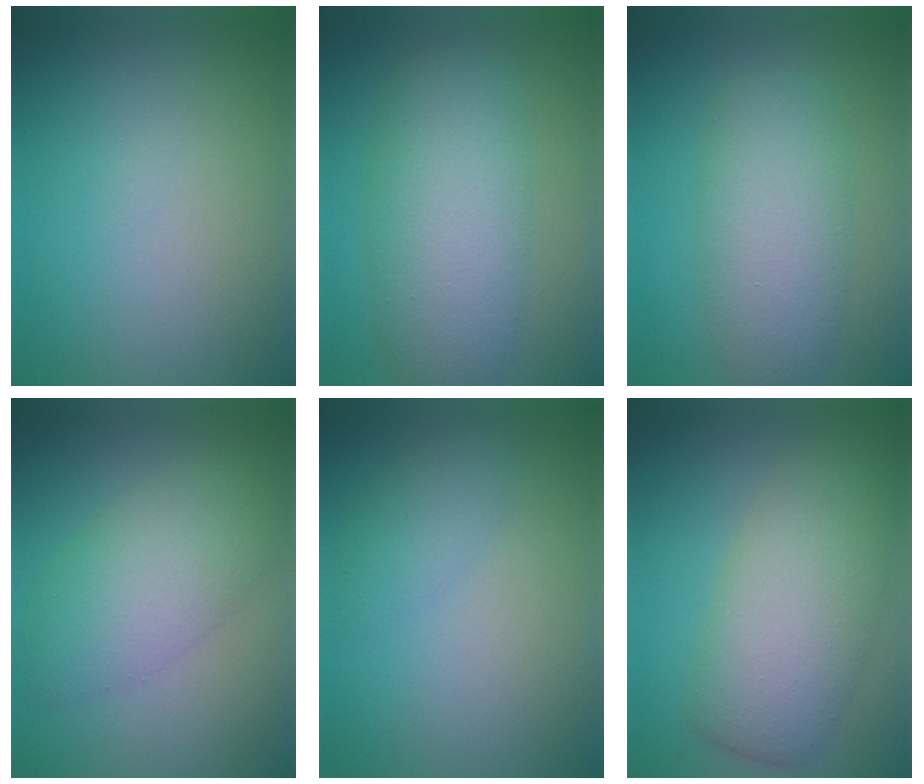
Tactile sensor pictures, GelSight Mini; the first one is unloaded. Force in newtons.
{"total": 7.2, "press": 7.2, "slide": 0.2}
{"total": 5.7, "press": 5.7, "slide": 0.1}
{"total": 5.4, "press": 5.4, "slide": 0.1}
{"total": 1.7, "press": 1.7, "slide": 0.0}
{"total": 7.2, "press": 7.2, "slide": 0.6}